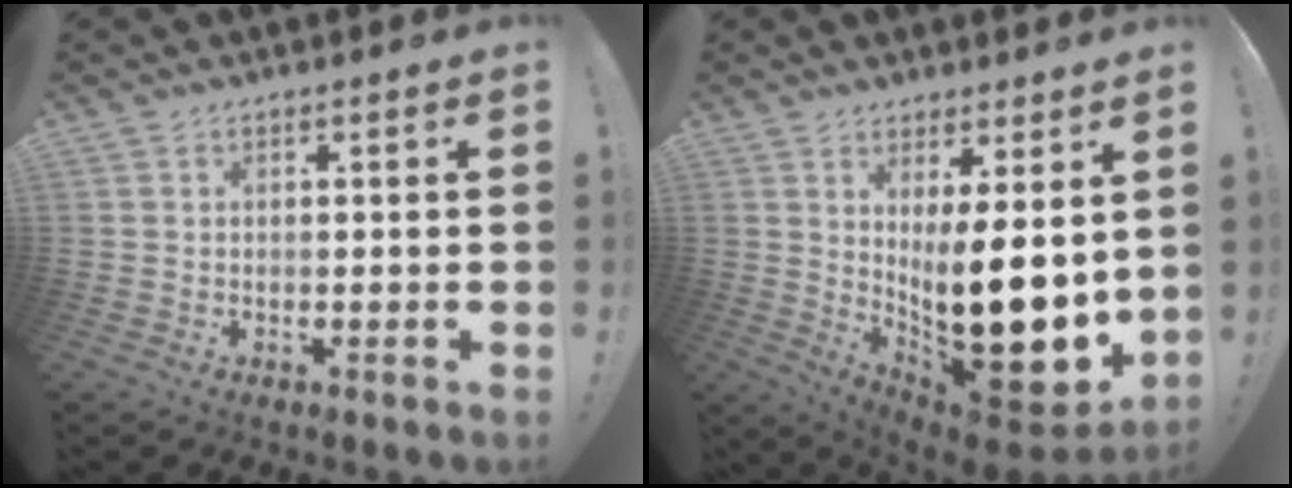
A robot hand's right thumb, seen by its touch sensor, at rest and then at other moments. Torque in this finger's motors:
{"motor_torque": [1.27, 3.73, 1.52, 0.85, 0.25]}